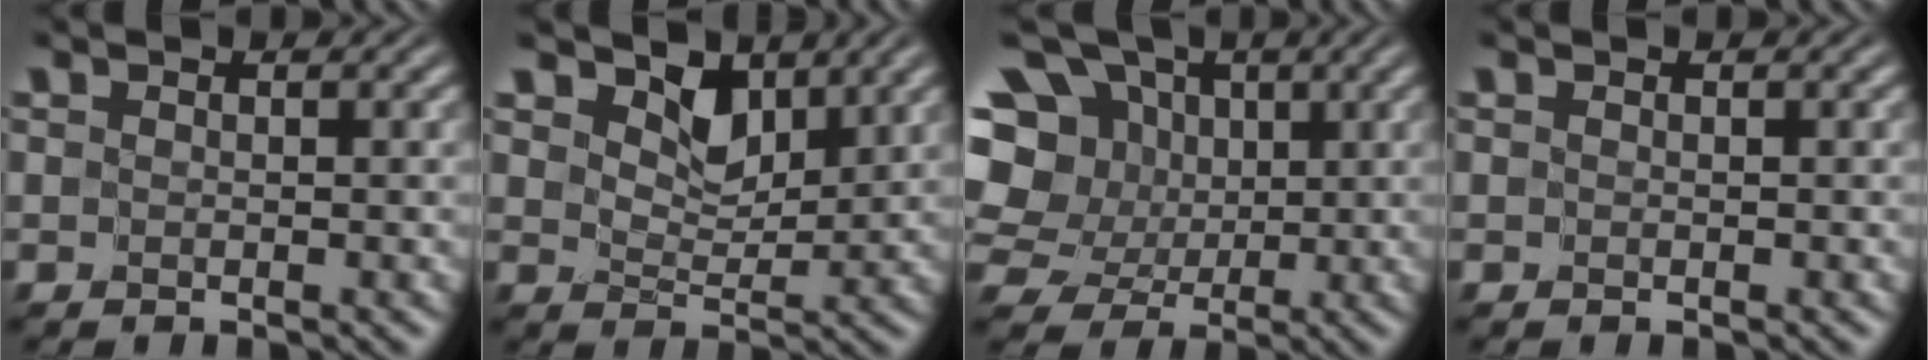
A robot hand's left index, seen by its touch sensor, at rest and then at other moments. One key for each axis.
{"total": 3.3, "fx": 2.4, "fy": 1.8, "fz": 1.4, "tx": -0.037, "ty": -0.010, "tz": 0.035}
{"total": 10.2, "fx": 2.5, "fy": 8.6, "fz": 4.8, "tx": -0.099, "ty": 0.039, "tz": 0.014}
{"total": 0.0}